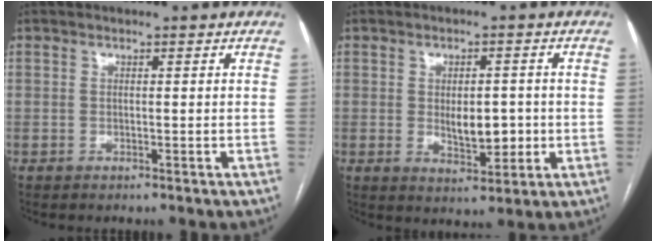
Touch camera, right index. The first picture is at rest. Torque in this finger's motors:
{"motor_torque": [0.12, 0.14, 0.12, 0.04]}